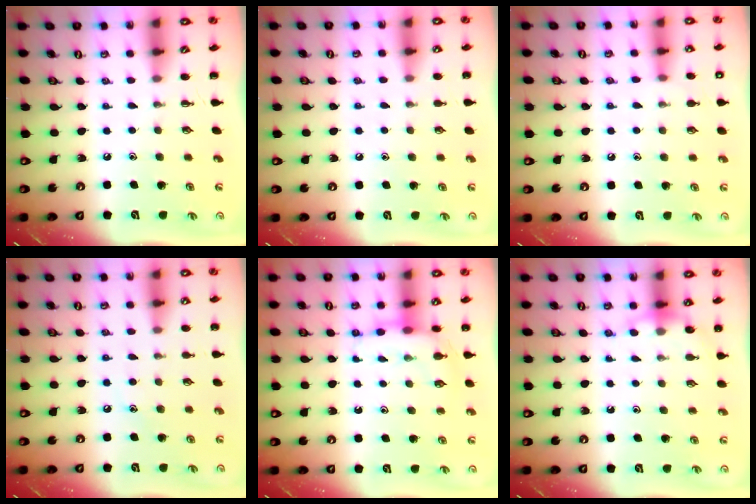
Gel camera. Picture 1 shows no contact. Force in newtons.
{"total": 5.8, "press": 5.5, "slide": 2.0}
{"total": 8.1, "press": 7.7, "slide": 2.5}
{"total": 8.5, "press": 8.3, "slide": 1.9}
{"total": 7.6, "press": 7.6, "slide": 0.6}
{"total": 7.1, "press": 6.9, "slide": 1.6}